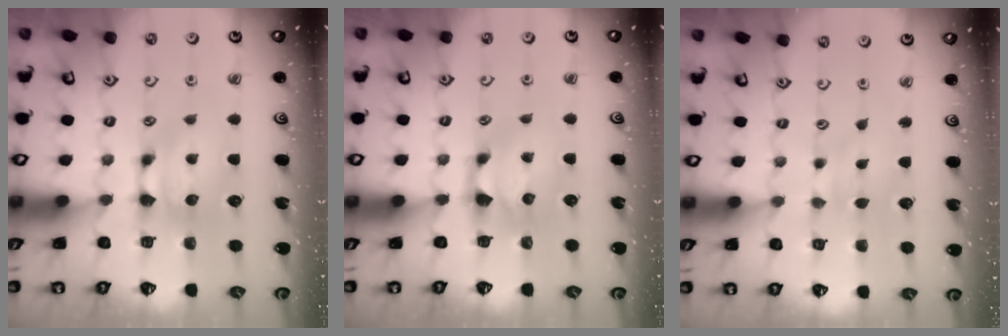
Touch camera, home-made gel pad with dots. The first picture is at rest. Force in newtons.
{"total": 0.6, "press": 0.1, "slide": 0.6}
{"total": 1.8, "press": 1.8, "slide": 0.1}